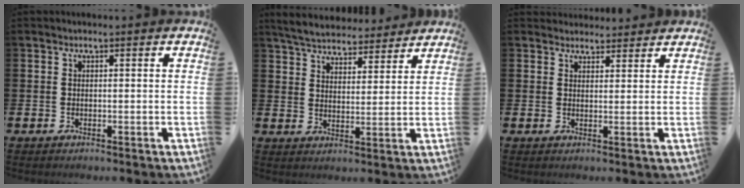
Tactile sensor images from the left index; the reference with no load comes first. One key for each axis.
{"total": 5.3, "fx": 5.2, "fy": 1.0, "fz": 0.7, "tx": -0.044, "ty": -0.027, "tz": 0.093}
{"total": 2.5, "fx": 2.3, "fy": 0.8, "fz": -0.3, "tx": 0.007, "ty": -0.012, "tz": 0.042}